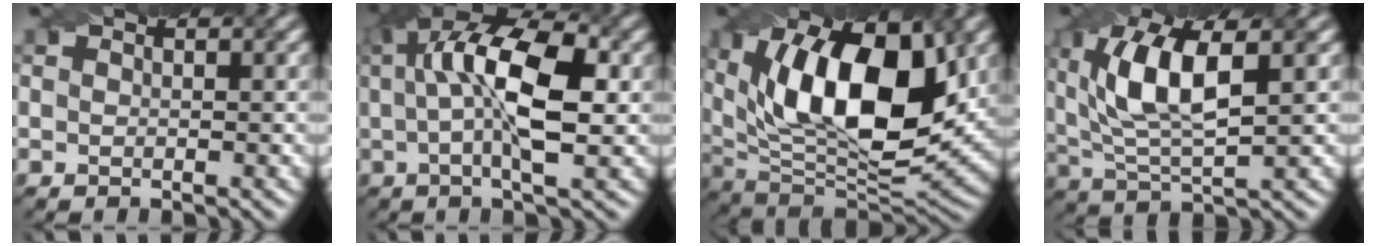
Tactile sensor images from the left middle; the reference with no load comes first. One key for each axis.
{"total": 9.8, "fx": 0.9, "fy": 3.5, "fz": 9.1, "tx": -0.155, "ty": 0.025, "tz": 0.019}
{"total": 14.2, "fx": 3.4, "fy": 6.6, "fz": 12.1, "tx": -0.193, "ty": 0.007, "tz": 0.061}
{"total": 7.9, "fx": 1.8, "fy": 3.0, "fz": 7.0, "tx": -0.149, "ty": 0.010, "tz": 0.041}